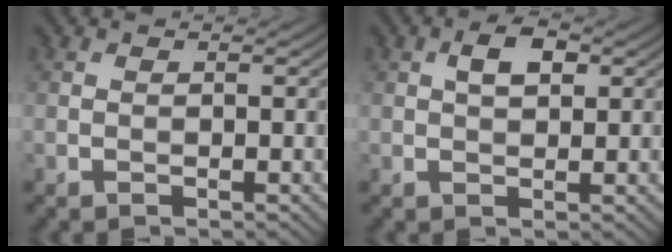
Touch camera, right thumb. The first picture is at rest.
{"total": 3.4, "force": [1.1, 1.7, 2.7], "torque": [-0.047, 0.007, 0.016]}